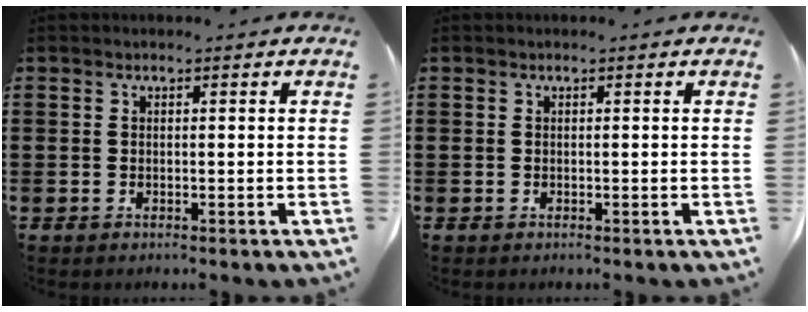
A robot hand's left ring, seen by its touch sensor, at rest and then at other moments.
{"total": 0.0}